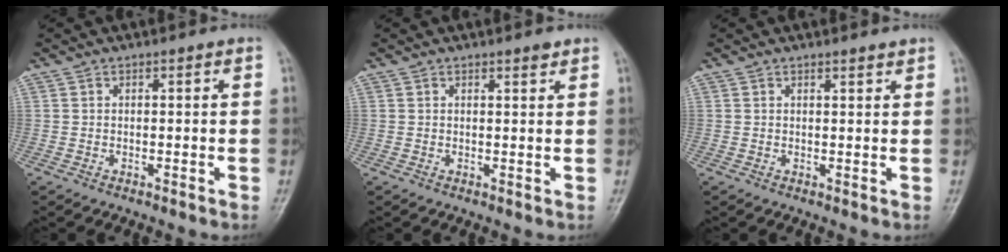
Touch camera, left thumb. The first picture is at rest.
{"total": 1.2, "force": [1.0, 0.3, 0.6], "torque": [-0.008, -0.008, 0.015]}
{"total": 1.1, "force": [1.0, 0.1, 0.4], "torque": [-0.004, -0.009, 0.016]}